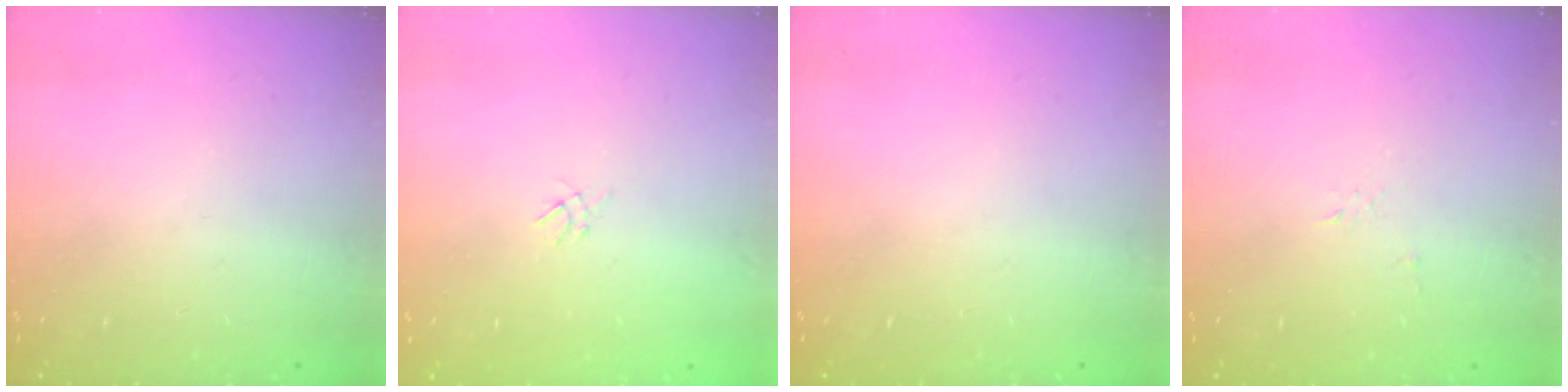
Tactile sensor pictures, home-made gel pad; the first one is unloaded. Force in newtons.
{"total": 1.2, "press": 1.1, "slide": 0.5}
{"total": 0.0}
{"total": 2.7, "press": 2.7, "slide": 0.3}